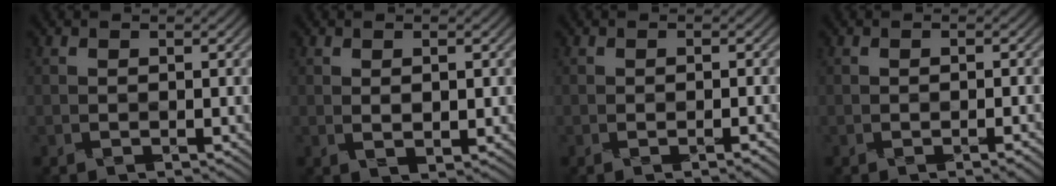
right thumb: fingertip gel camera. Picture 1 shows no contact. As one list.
[{"total": 1.5, "force": [0.2, 0.5, 1.4], "torque": [-0.029, -0.001, 0.004]}, {"total": 1.6, "force": [-0.8, 0.2, 1.3], "torque": [-0.020, 0.005, -0.014]}, {"total": 1.7, "force": [-0.8, 0.4, 1.4], "torque": [-0.021, 0.003, -0.013]}]